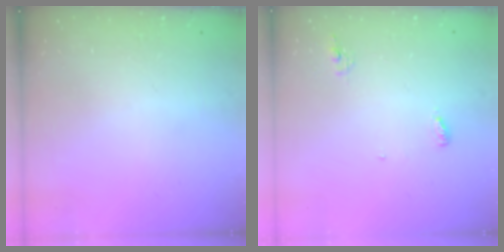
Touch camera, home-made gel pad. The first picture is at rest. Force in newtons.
{"total": 4.8, "press": 4.8, "slide": 0.3}